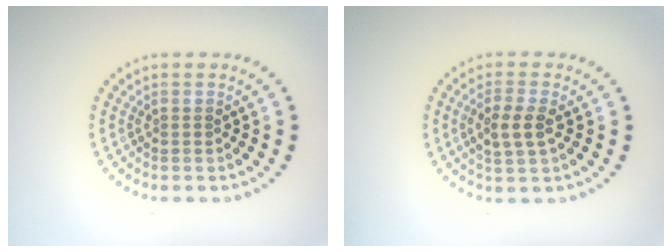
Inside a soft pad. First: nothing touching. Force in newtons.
{"total": 2.7, "press": 2.6, "slide": 0.7}